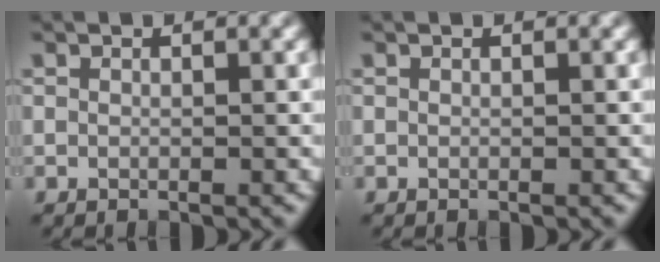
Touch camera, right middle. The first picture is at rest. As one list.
[{"total": 0.0}]